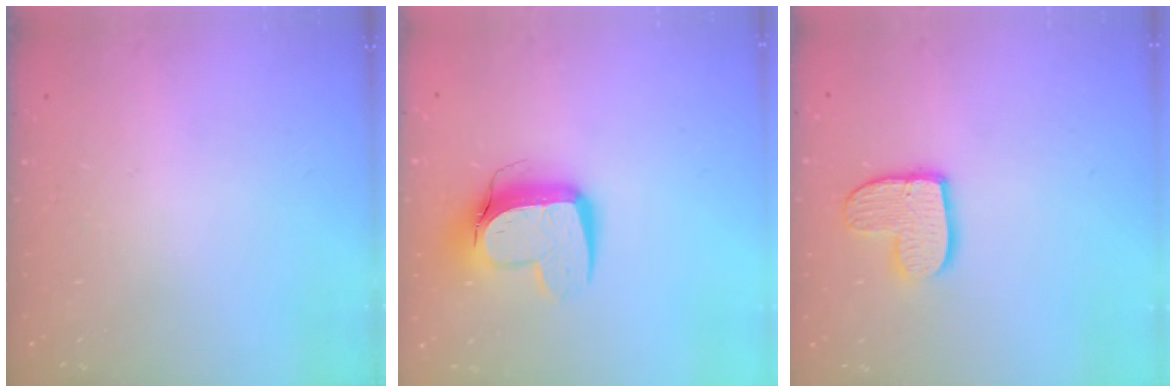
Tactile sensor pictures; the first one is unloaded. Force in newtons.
{"total": 12.4, "press": 12.3, "slide": 1.5}
{"total": 10.7, "press": 10.7, "slide": 0.8}